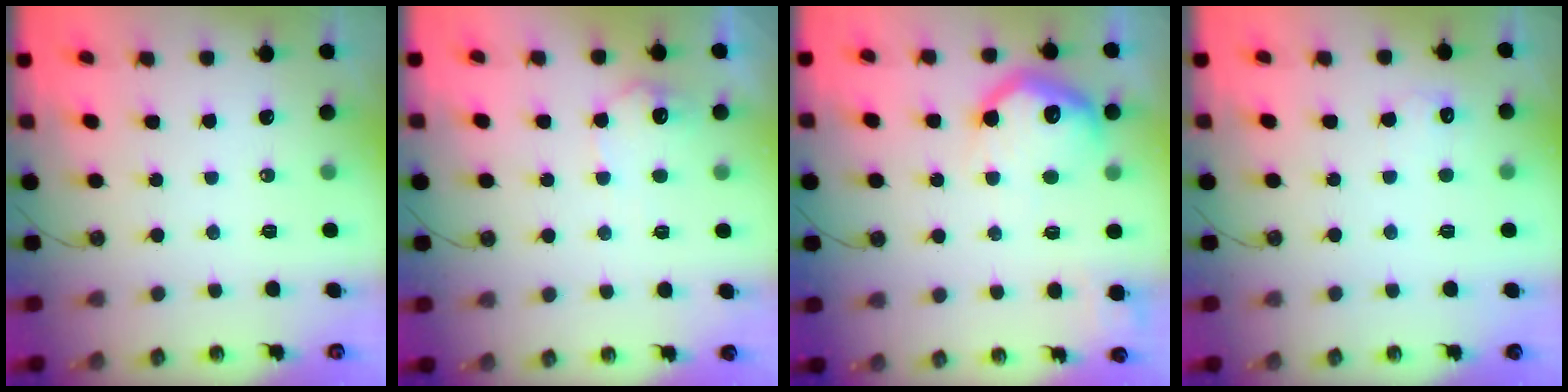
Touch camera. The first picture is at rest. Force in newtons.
{"total": 8.0, "press": 8.0, "slide": 0.6}
{"total": 15.2, "press": 15.2, "slide": 1.1}
{"total": 3.4, "press": 3.3, "slide": 1.0}